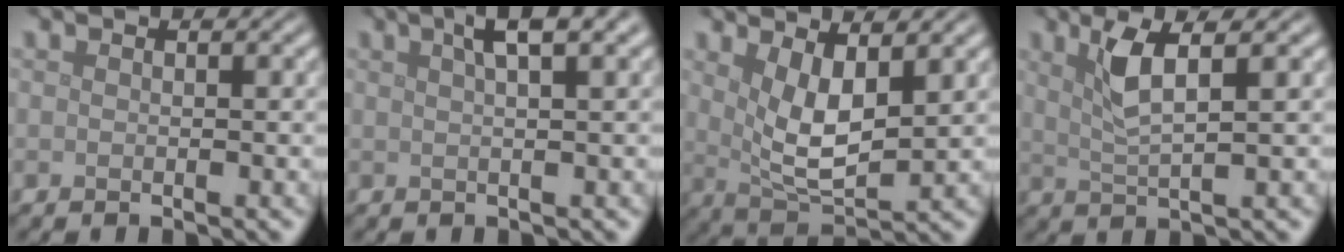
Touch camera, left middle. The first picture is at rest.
{"total": 3.7, "force": [2.0, 0.7, 3.0], "torque": [-0.033, 0.016, 0.030]}
{"total": 4.7, "force": [1.6, 1.7, 4.1], "torque": [-0.082, -0.014, 0.035]}
{"total": 3.5, "force": [1.5, 0.7, 3.1], "torque": [-0.061, 0.002, 0.031]}